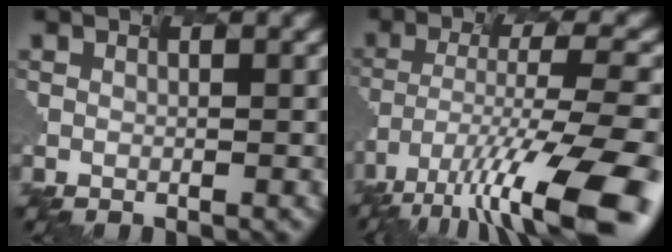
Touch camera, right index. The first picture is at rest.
{"total": 12.8, "force": [-9.2, 2.0, 8.6], "torque": [-0.185, -0.003, -0.128]}